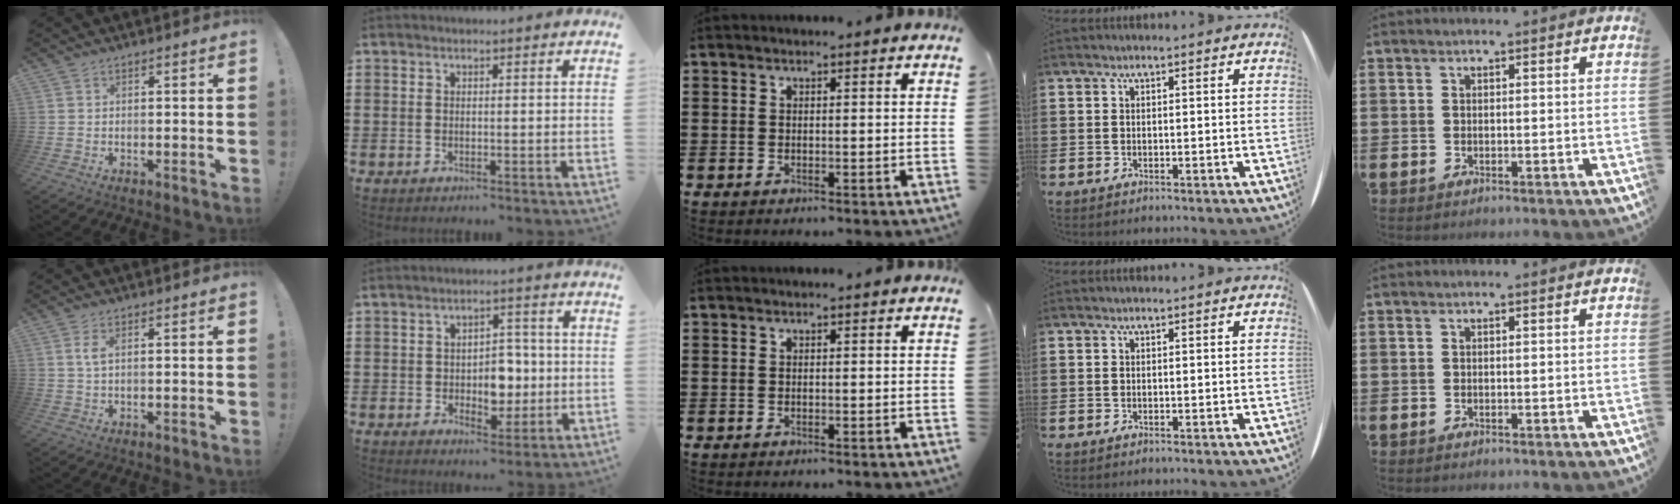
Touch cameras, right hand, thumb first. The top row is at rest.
{"thumb": {"total": 2.5, "force": [0.7, 0.6, 2.3], "torque": [-0.039, 0.000, 0.010]}, "index": {"total": 5.2, "force": [-0.5, 3.9, 3.3], "torque": [-0.046, 0.001, -0.014]}}